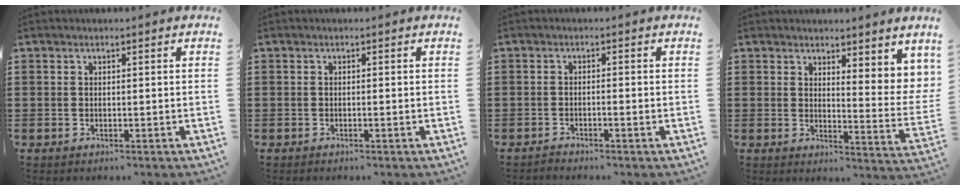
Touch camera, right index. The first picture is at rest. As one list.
[{"total": 0.5, "force": [-0.4, -0.1, 0.3], "torque": [-0.006, -0.001, -0.008]}, {"total": 1.1, "force": [-1.0, -0.1, 0.4], "torque": [-0.007, 0.000, -0.020]}, {"total": 3.7, "force": [3.4, 0.8, 1.1], "torque": [-0.031, -0.020, 0.060]}]